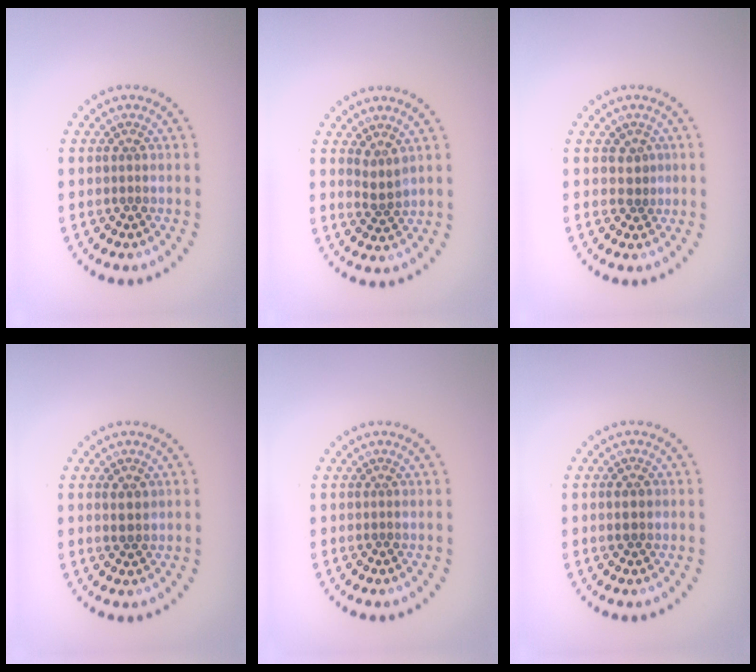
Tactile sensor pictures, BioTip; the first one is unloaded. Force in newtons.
{"total": 1.6, "press": 1.1, "slide": 1.1}
{"total": 1.1, "press": 0.9, "slide": 0.6}
{"total": 1.5, "press": 1.4, "slide": 0.5}
{"total": 0.0}
{"total": 1.2, "press": 1.2, "slide": 0.2}